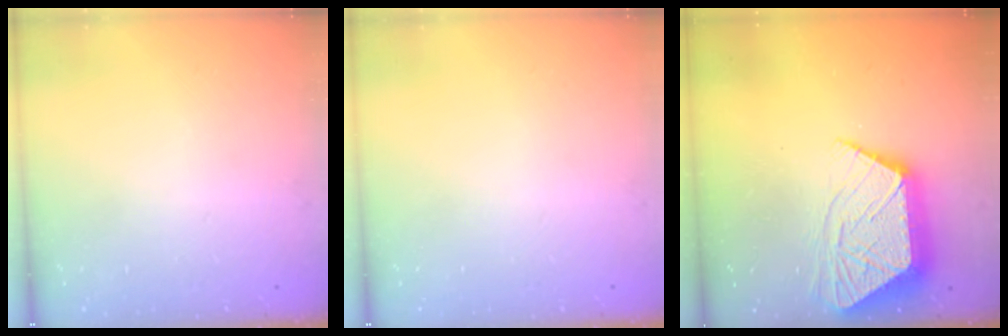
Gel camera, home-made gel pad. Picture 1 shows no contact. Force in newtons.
{"total": 0.0}
{"total": 15.3, "press": 15.3, "slide": 1.3}